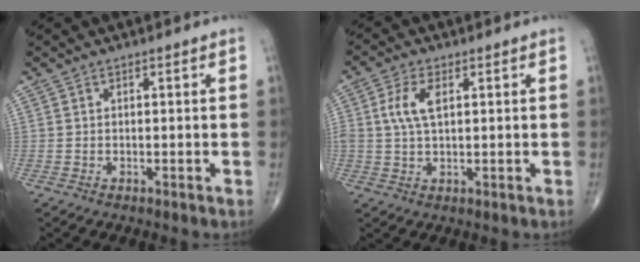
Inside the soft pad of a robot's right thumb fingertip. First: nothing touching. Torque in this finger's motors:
{"motor_torque": [0.11, 0.15, 0.64, 0.42, 0.20]}